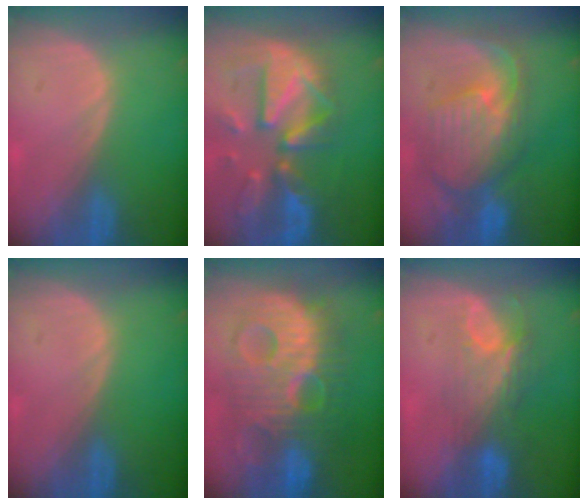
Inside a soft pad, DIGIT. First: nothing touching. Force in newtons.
{"total": 12.1, "press": 10.5, "slide": 6.1}
{"total": 11.1, "press": 9.7, "slide": 5.3}
{"total": 0.0}
{"total": 13.4, "press": 13.4, "slide": 1.2}
{"total": 7.5, "press": 6.6, "slide": 3.7}